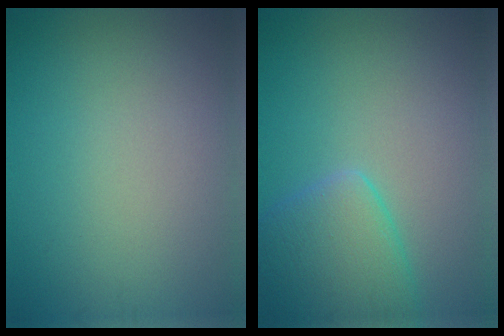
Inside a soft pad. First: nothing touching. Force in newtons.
{"total": 4.6, "press": 4.6, "slide": 0.4}